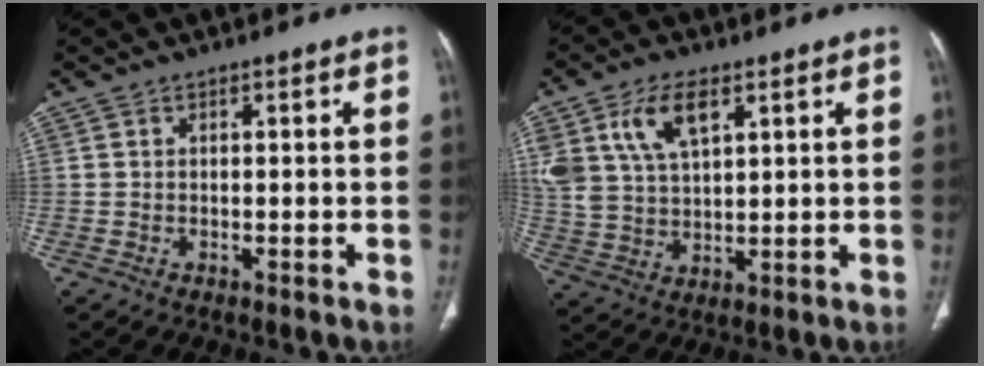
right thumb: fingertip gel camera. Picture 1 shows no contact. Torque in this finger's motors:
{"motor_torque": [1.66, 1.66, 1.34, 0.84, 0.16]}